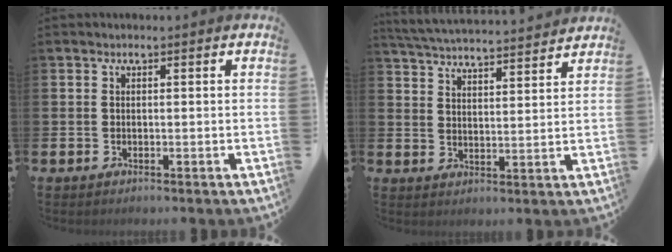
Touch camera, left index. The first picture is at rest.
{"total": 5.0, "force": [5.0, 0.2, 0.5], "torque": [-0.033, -0.037, 0.086]}